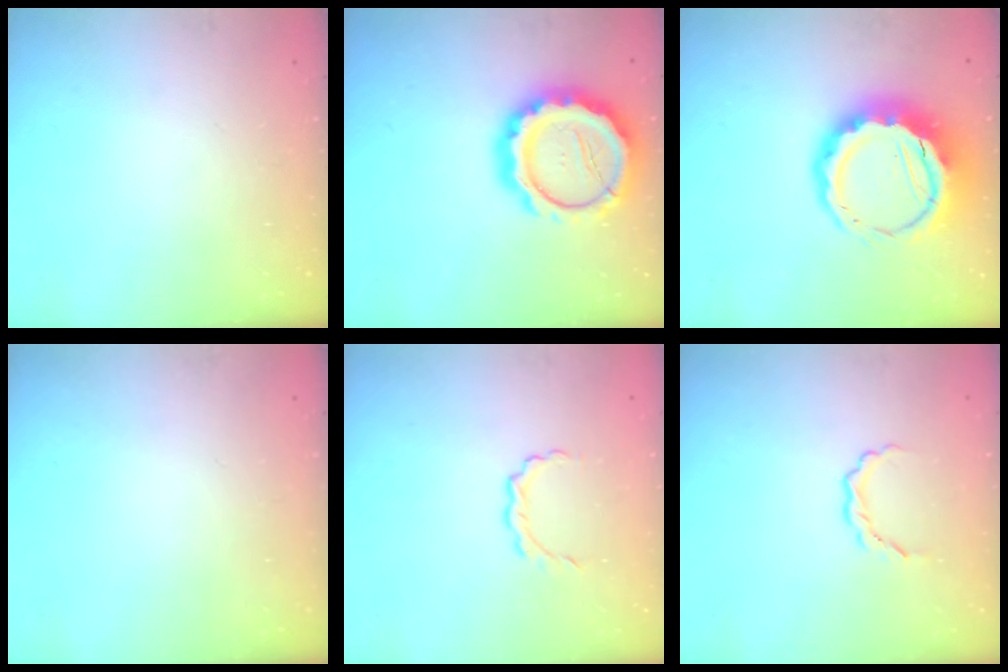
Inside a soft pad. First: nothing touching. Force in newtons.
{"total": 16.3, "press": 16.0, "slide": 3.0}
{"total": 12.4, "press": 12.1, "slide": 2.6}
{"total": 0.0}
{"total": 3.0, "press": 2.8, "slide": 0.9}
{"total": 2.8, "press": 2.7, "slide": 0.8}